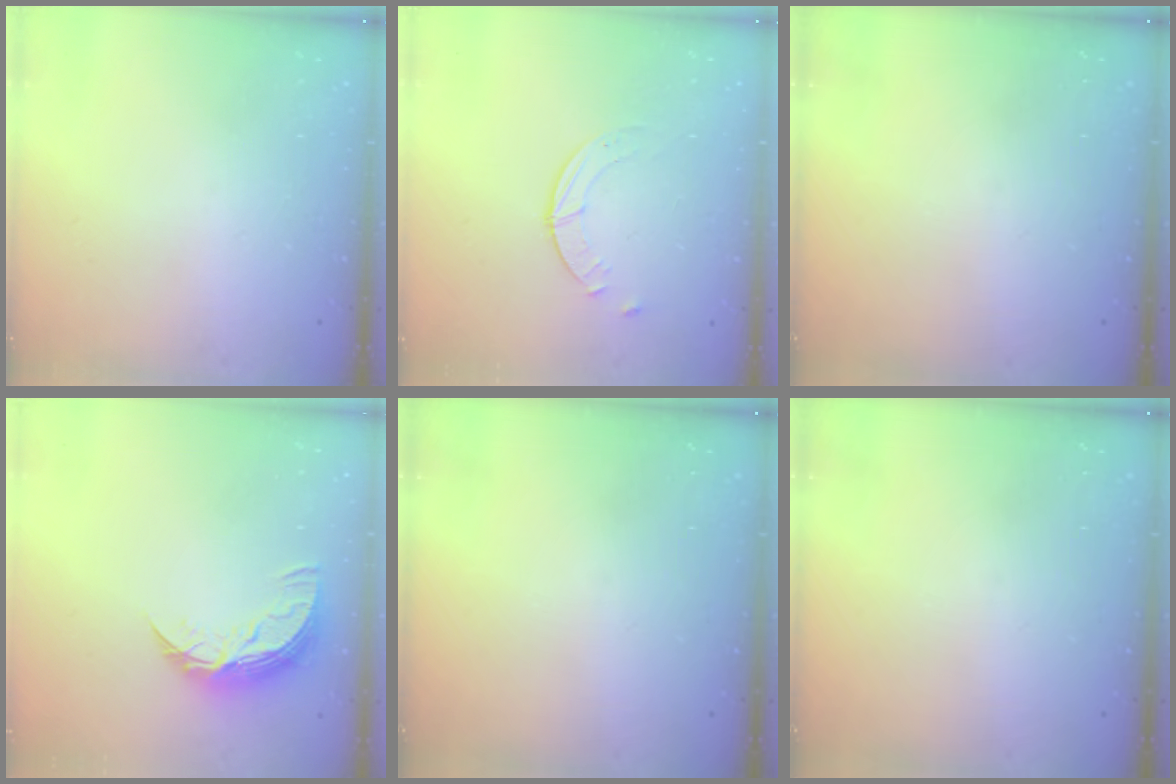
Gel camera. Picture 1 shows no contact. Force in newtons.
{"total": 2.5, "press": 2.5, "slide": 0.3}
{"total": 0.0}
{"total": 9.1, "press": 9.1, "slide": 0.4}
{"total": 0.0}
{"total": 0.0}